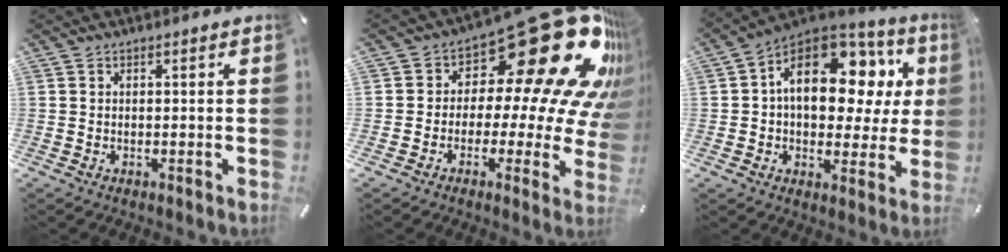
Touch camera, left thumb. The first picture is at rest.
{"total": 26.8, "force": [12.9, 11.7, 20.3], "torque": [-0.267, -0.114, 0.228]}
{"total": 19.0, "force": [5.9, 11.9, 13.6], "torque": [-0.206, -0.028, 0.098]}